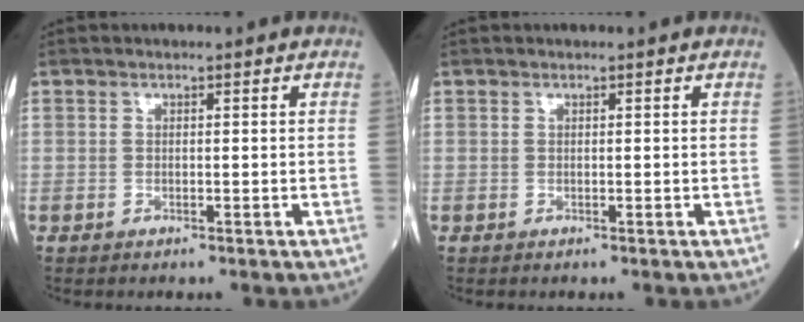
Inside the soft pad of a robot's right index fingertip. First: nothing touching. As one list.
[{"total": 0.0}]